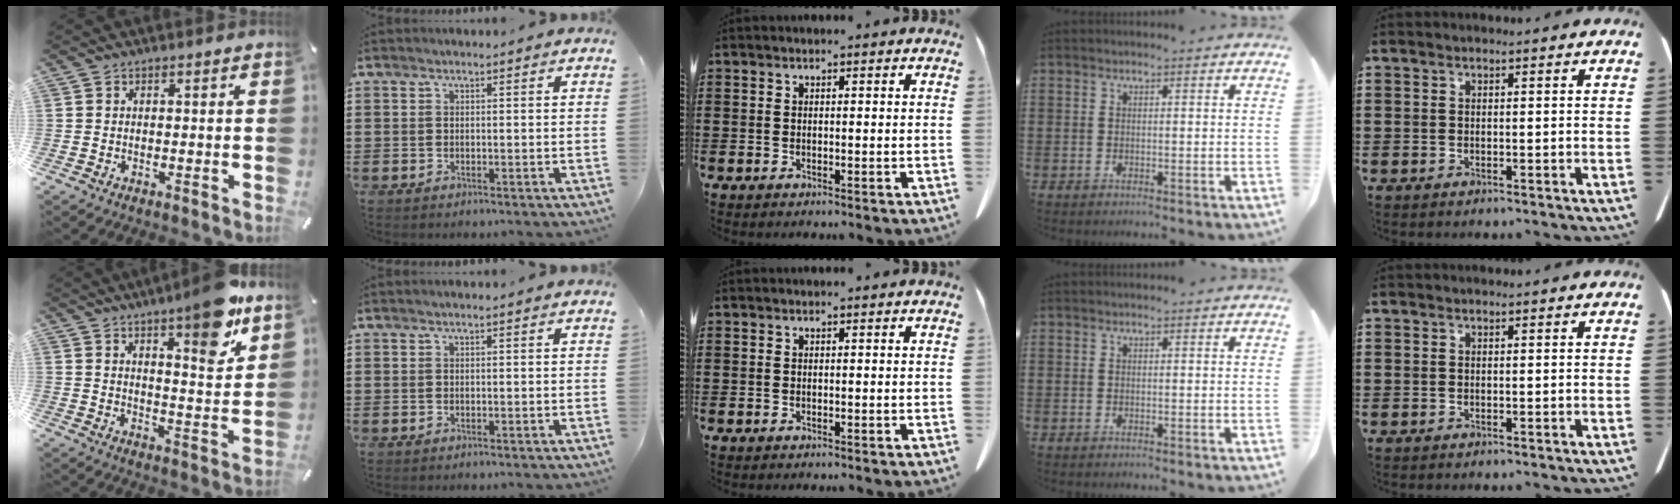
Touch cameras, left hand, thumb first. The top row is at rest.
{"thumb": {"total": 12.1, "force": [8.5, 3.1, 8.0], "torque": [-0.096, -0.063, 0.137]}, "index": {"total": 0.5, "force": [0.3, 0.0, 0.4], "torque": [-0.008, -0.001, 0.006]}}